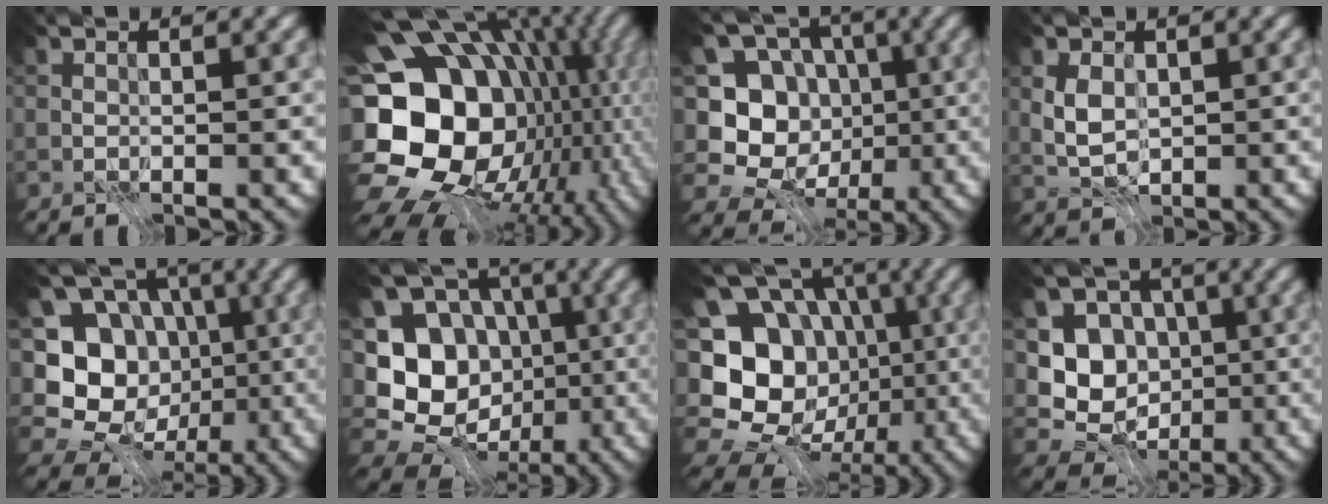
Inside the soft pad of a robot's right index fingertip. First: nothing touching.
{"total": 21.5, "force": [-1.6, 17.8, 12.1], "torque": [-0.233, -0.012, -0.034]}
{"total": 9.4, "force": [-2.4, 8.4, 3.7], "torque": [-0.077, -0.002, -0.065]}
{"total": 2.5, "force": [-0.1, 1.8, 1.8], "torque": [-0.039, -0.005, -0.003]}
{"total": 11.7, "force": [-2.2, 10.4, 4.8], "torque": [-0.102, -0.002, -0.060]}
{"total": 11.9, "force": [-2.4, 10.2, 5.6], "torque": [-0.120, -0.007, -0.056]}
{"total": 16.5, "force": [-2.5, 14.4, 7.7], "torque": [-0.153, 0.013, -0.058]}
{"total": 7.2, "force": [-1.2, 6.1, 3.5], "torque": [-0.060, -0.012, -0.033]}